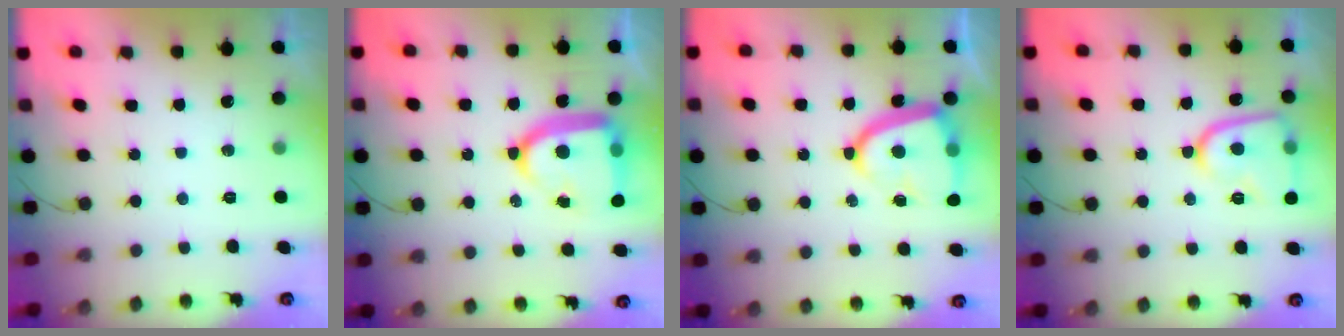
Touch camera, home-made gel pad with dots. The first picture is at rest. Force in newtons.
{"total": 17.7, "press": 17.6, "slide": 1.7}
{"total": 14.4, "press": 14.4, "slide": 1.3}
{"total": 13.0, "press": 13.0, "slide": 1.3}